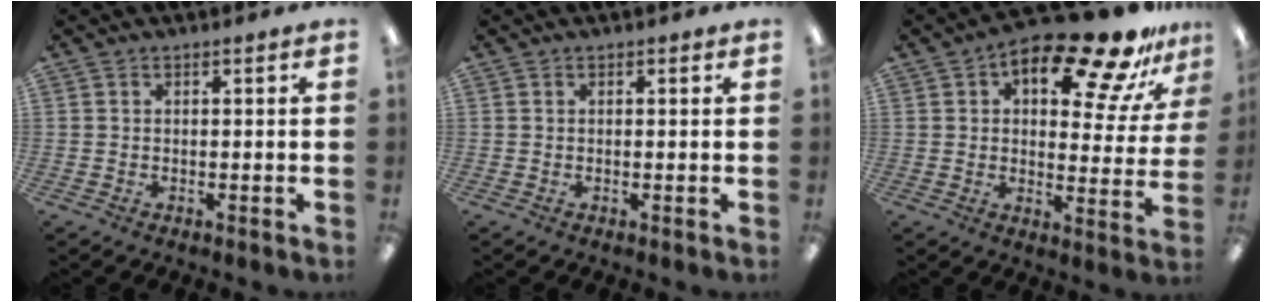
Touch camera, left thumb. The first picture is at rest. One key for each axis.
{"total": 0.0}
{"total": 18.1, "fx": 11.9, "fy": 6.8, "fz": 11.7, "tx": -0.162, "ty": -0.079, "tz": 0.189}